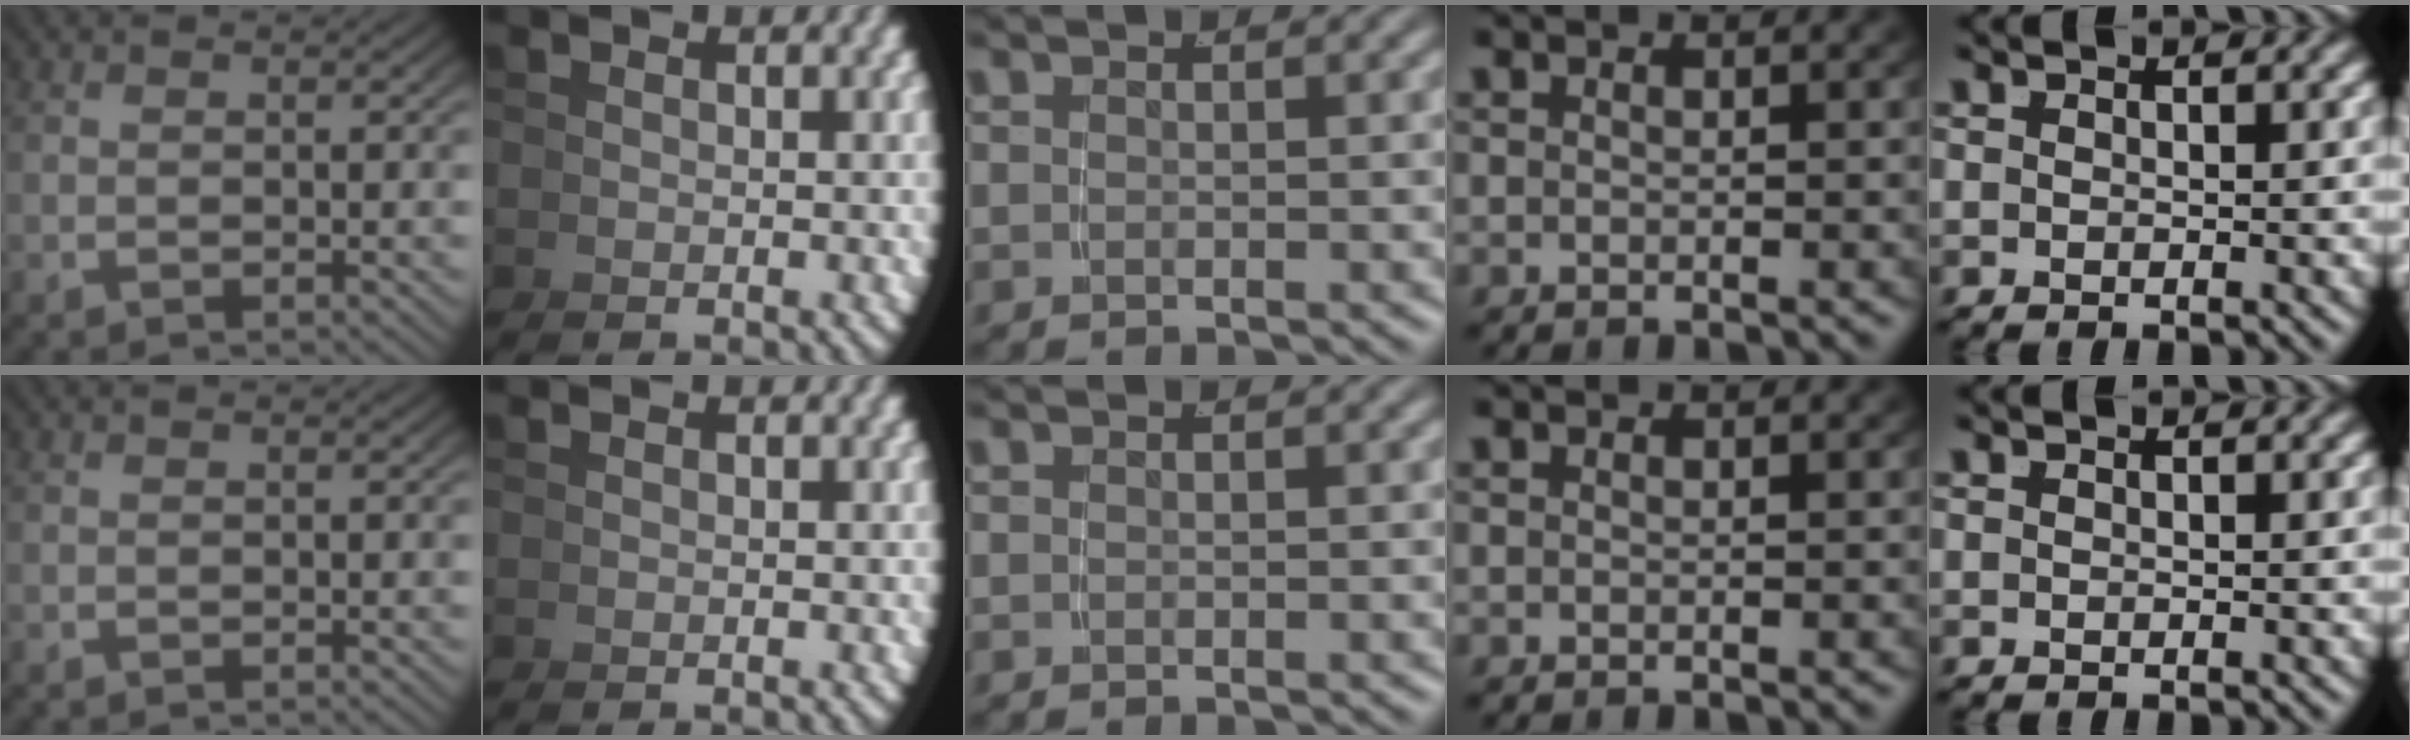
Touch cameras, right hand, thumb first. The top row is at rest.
{}